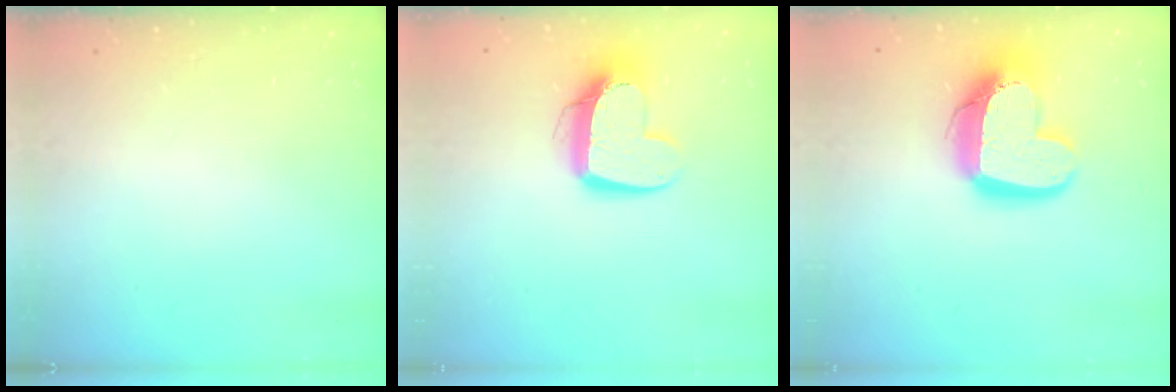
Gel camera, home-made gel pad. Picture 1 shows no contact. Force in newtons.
{"total": 12.1, "press": 12.0, "slide": 1.2}
{"total": 17.2, "press": 17.2, "slide": 1.5}